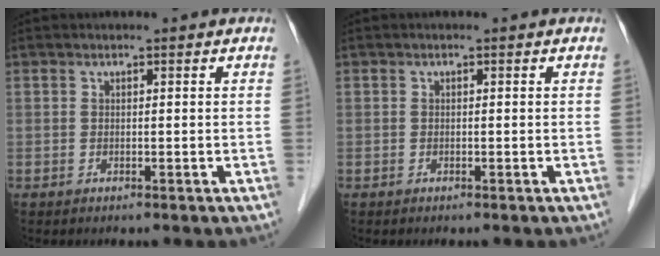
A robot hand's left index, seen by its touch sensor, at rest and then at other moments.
{"total": 0.0}